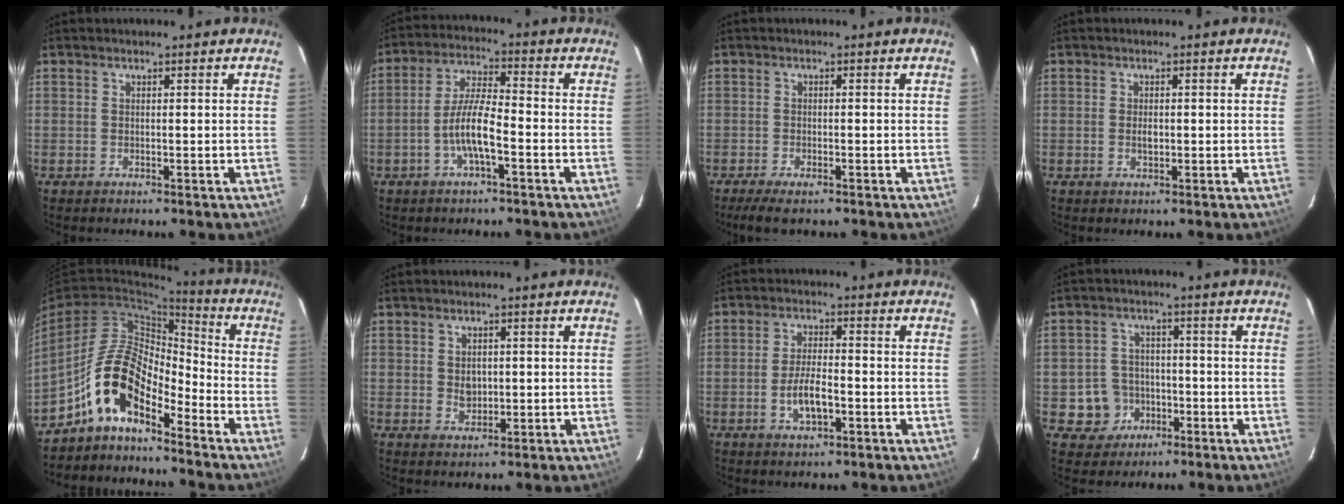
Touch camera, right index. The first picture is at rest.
{"total": 7.7, "force": [-3.1, 1.4, 7.0], "torque": [-0.144, 0.007, -0.057]}
{"total": 4.8, "force": [-3.6, 1.3, 2.9], "torque": [-0.070, -0.016, -0.061]}
{"total": 1.6, "force": [-0.2, 1.0, 1.3], "torque": [-0.023, 0.001, -0.004]}
{"total": 11.0, "force": [-7.2, 4.4, 7.1], "torque": [-0.140, 0.019, -0.142]}
{"total": 3.6, "force": [0.1, 2.7, 2.4], "torque": [-0.039, 0.000, 0.005]}
{"total": 6.1, "force": [-2.1, 2.2, 5.3], "torque": [-0.107, 0.000, -0.036]}
{"total": 6.7, "force": [-2.3, 6.2, 0.9], "torque": [-0.033, 0.023, -0.026]}